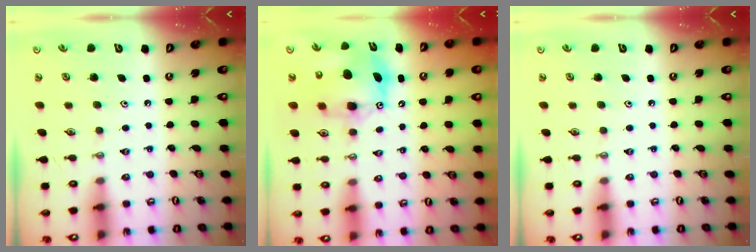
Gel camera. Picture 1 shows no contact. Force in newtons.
{"total": 10.2, "press": 10.1, "slide": 0.9}
{"total": 0.0}